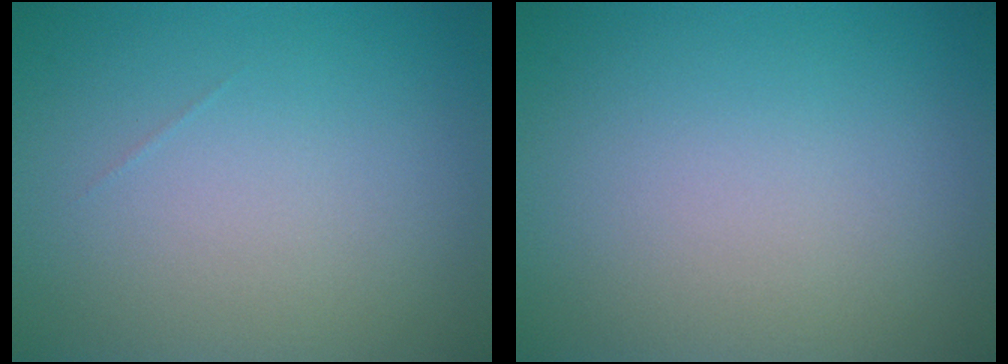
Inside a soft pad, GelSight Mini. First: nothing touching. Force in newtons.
{"total": 0.0}